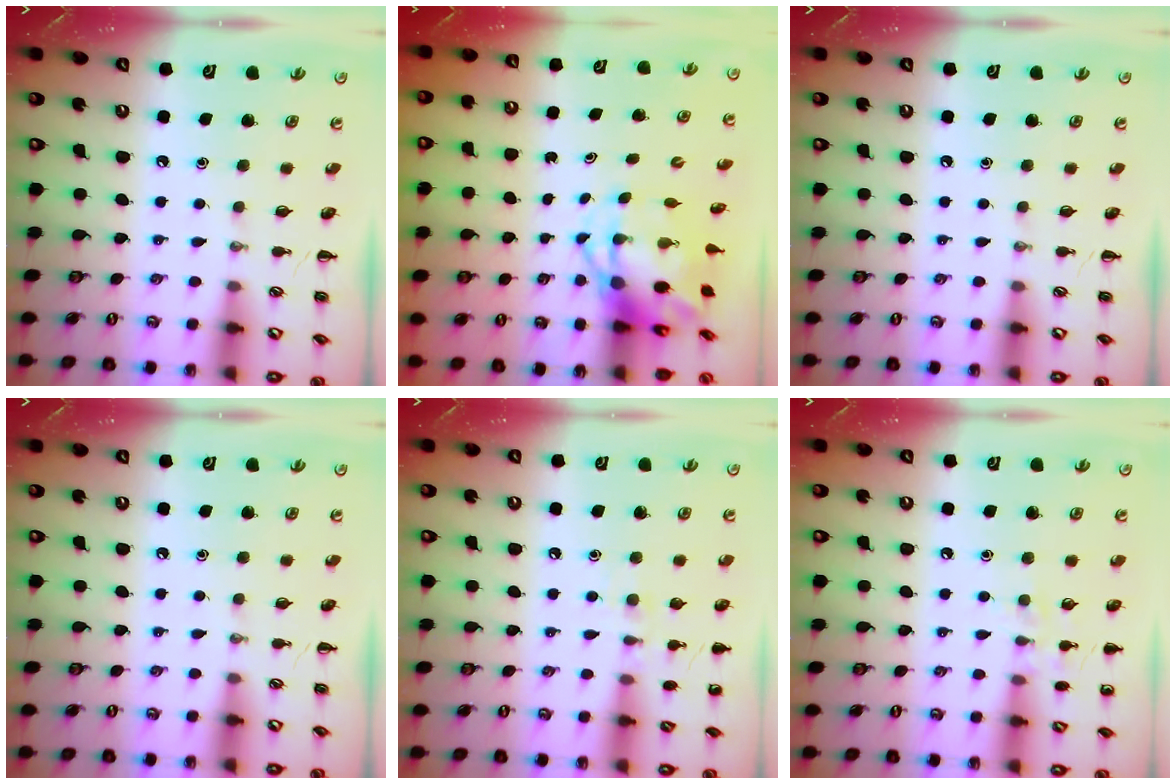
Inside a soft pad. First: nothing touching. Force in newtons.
{"total": 4.7, "press": 4.5, "slide": 1.4}
{"total": 0.0}
{"total": 0.0}
{"total": 6.7, "press": 6.5, "slide": 1.7}
{"total": 7.5, "press": 7.2, "slide": 1.9}